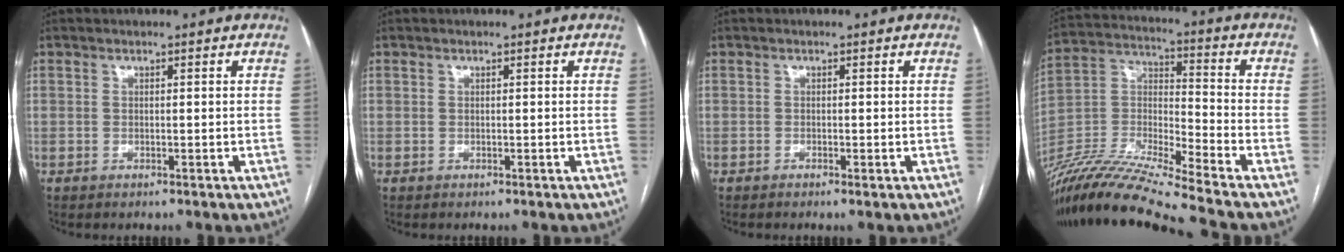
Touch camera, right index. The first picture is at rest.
{"total": 0.0}
{"total": 0.6, "force": [-0.4, 0.0, 0.5], "torque": [-0.008, -0.001, -0.006]}
{"total": 17.6, "force": [-15.7, -1.9, 7.7], "torque": [-0.156, 0.004, -0.294]}